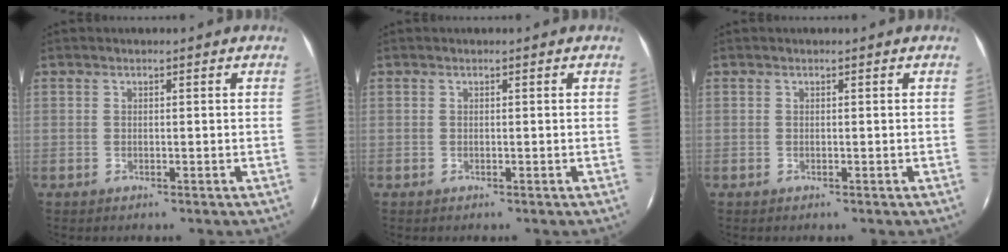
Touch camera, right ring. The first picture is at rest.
{"total": 0.0}
{"total": 0.0}